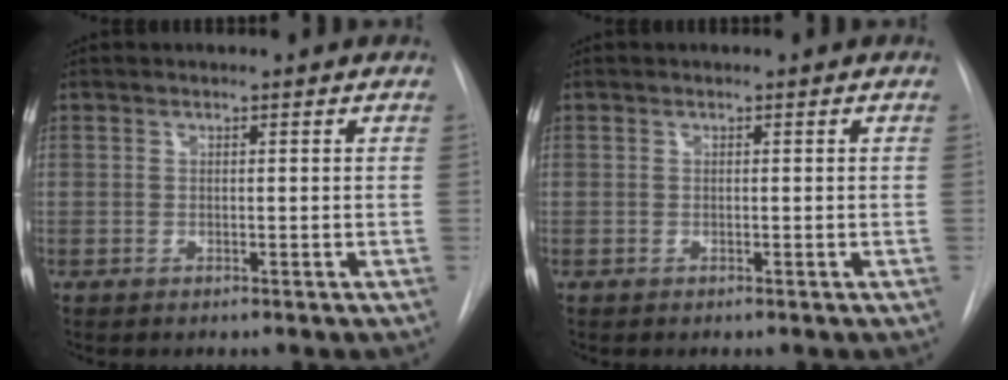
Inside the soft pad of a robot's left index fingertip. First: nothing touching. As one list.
[{"total": 0.0}]